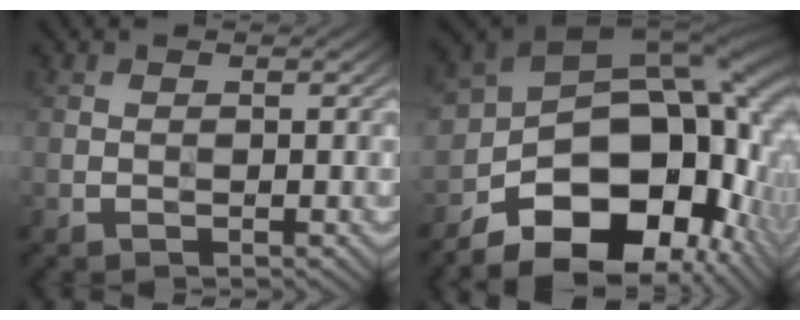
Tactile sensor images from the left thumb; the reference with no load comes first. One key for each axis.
{"total": 19.8, "fx": -8.5, "fy": 12.5, "fz": 12.8, "tx": -0.208, "ty": -0.044, "tz": -0.114}